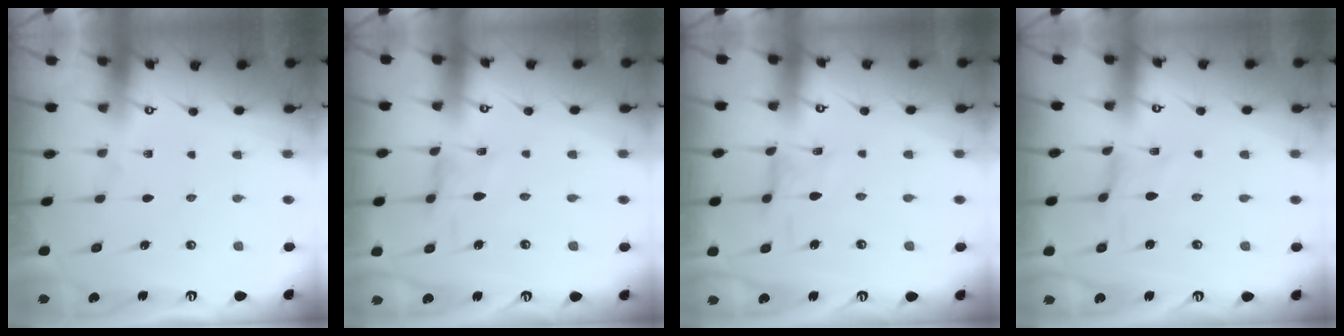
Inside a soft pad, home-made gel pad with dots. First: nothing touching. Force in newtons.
{"total": 1.7, "press": 1.6, "slide": 0.3}
{"total": 0.9, "press": 0.9, "slide": 0.2}
{"total": 0.0}